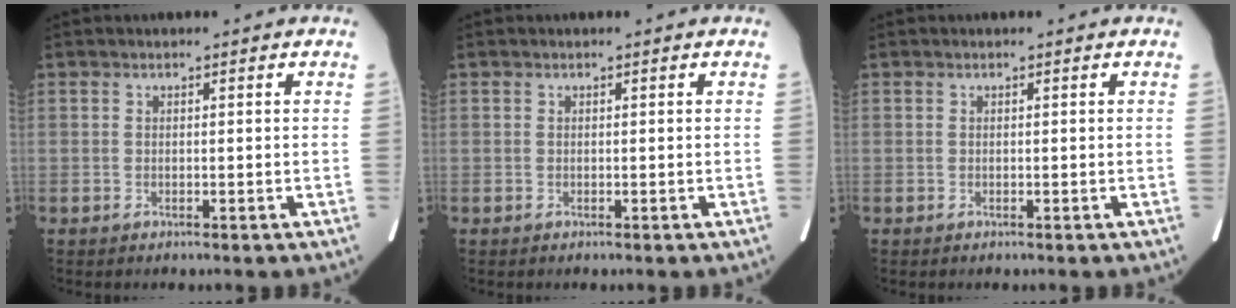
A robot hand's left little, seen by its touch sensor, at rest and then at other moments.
{"total": 0.0}
{"total": 0.0}